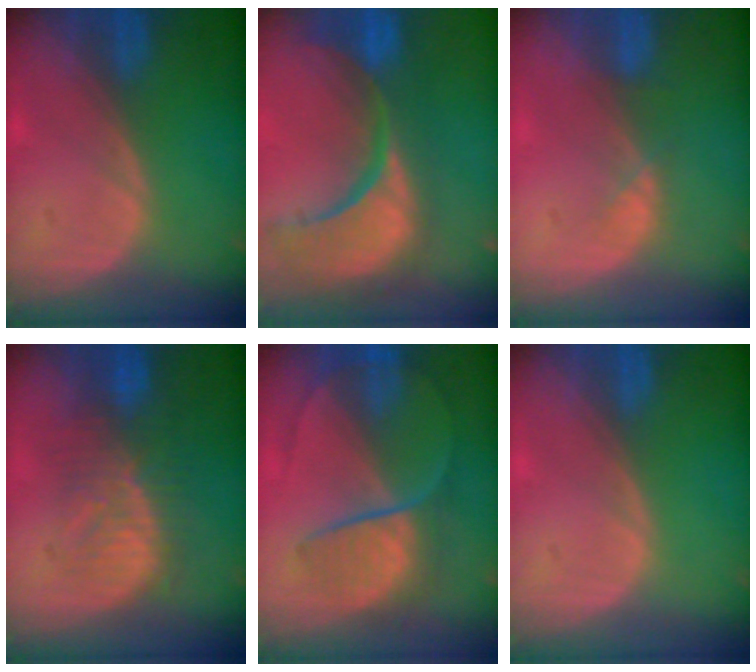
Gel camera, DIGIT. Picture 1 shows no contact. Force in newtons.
{"total": 15.3, "press": 12.1, "slide": 9.5}
{"total": 1.9, "press": 1.7, "slide": 0.9}
{"total": 8.7, "press": 8.4, "slide": 2.2}
{"total": 7.6, "press": 7.0, "slide": 2.9}
{"total": 0.0}